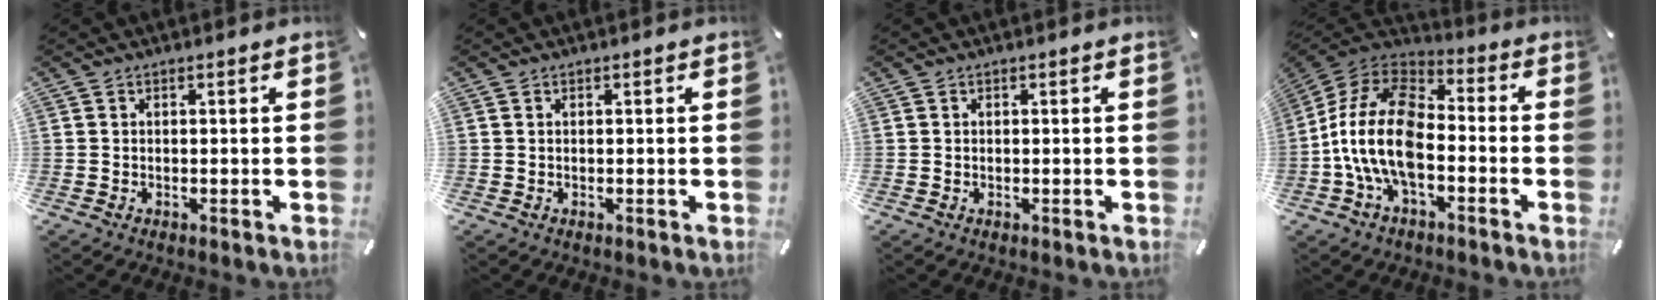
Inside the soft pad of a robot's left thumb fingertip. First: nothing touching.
{"total": 0.0}
{"total": 0.0}
{"total": 16.8, "force": [-5.3, 9.5, 12.8], "torque": [-0.272, 0.022, -0.099]}